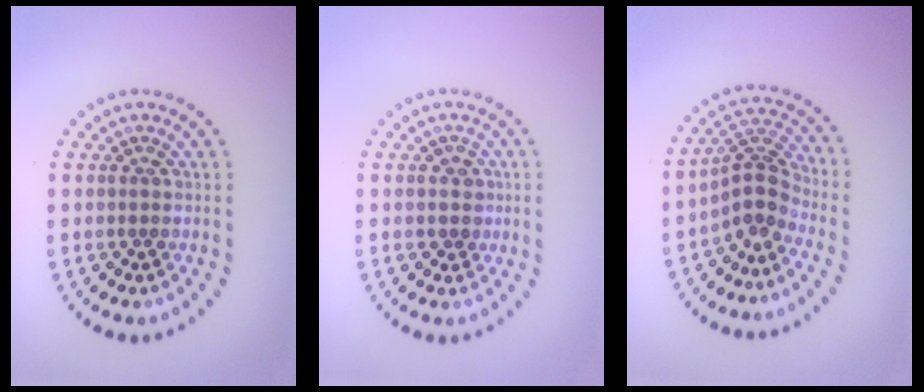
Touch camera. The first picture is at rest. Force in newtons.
{"total": 1.1, "press": 0.9, "slide": 0.7}
{"total": 3.3, "press": 2.3, "slide": 2.4}